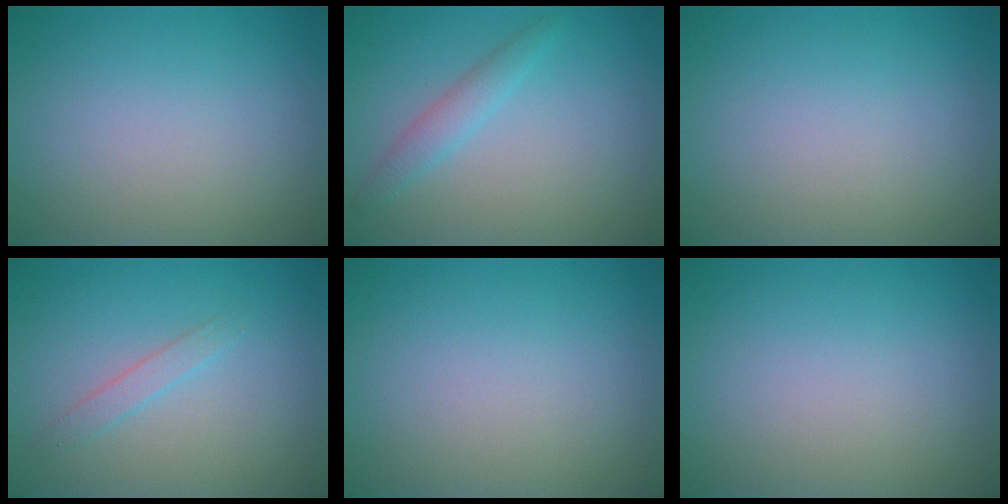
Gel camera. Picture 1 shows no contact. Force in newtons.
{"total": 1.9, "press": 1.9, "slide": 0.1}
{"total": 0.0}
{"total": 1.3, "press": 1.3, "slide": 0.1}
{"total": 0.0}
{"total": 0.0}